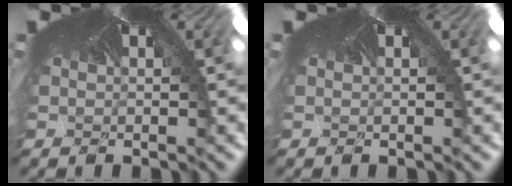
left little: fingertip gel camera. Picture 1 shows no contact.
{"total": 0.0}